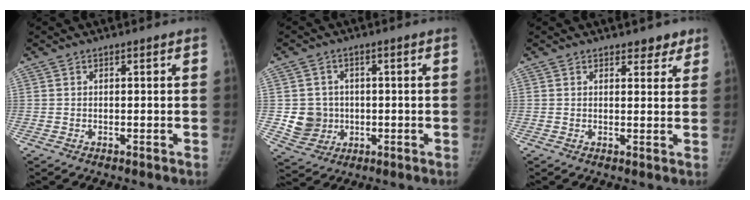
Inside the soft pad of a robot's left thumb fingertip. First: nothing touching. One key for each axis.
{"total": 6.9, "fx": -0.3, "fy": 6.6, "fz": 2.0, "tx": -0.007, "ty": 0.006, "tz": 0.004}
{"total": 3.2, "fx": 2.4, "fy": 1.7, "fz": 1.2, "tx": 0.010, "ty": -0.013, "tz": 0.031}